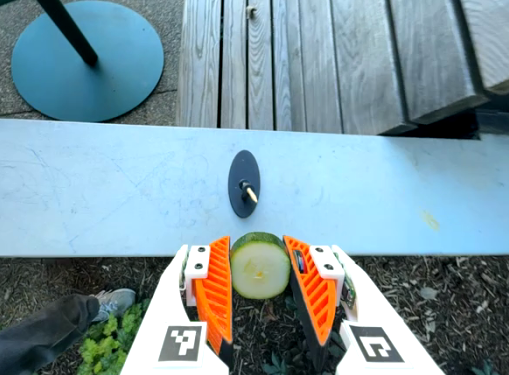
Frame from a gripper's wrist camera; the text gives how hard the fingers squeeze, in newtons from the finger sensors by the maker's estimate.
{"total": 10.5, "left": 10.4, "right": 10.6}